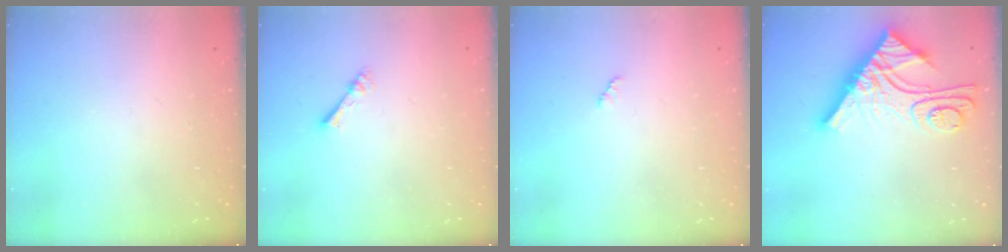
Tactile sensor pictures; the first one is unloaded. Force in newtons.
{"total": 2.4, "press": 2.4, "slide": 0.2}
{"total": 2.1, "press": 2.1, "slide": 0.3}
{"total": 14.7, "press": 14.6, "slide": 1.2}